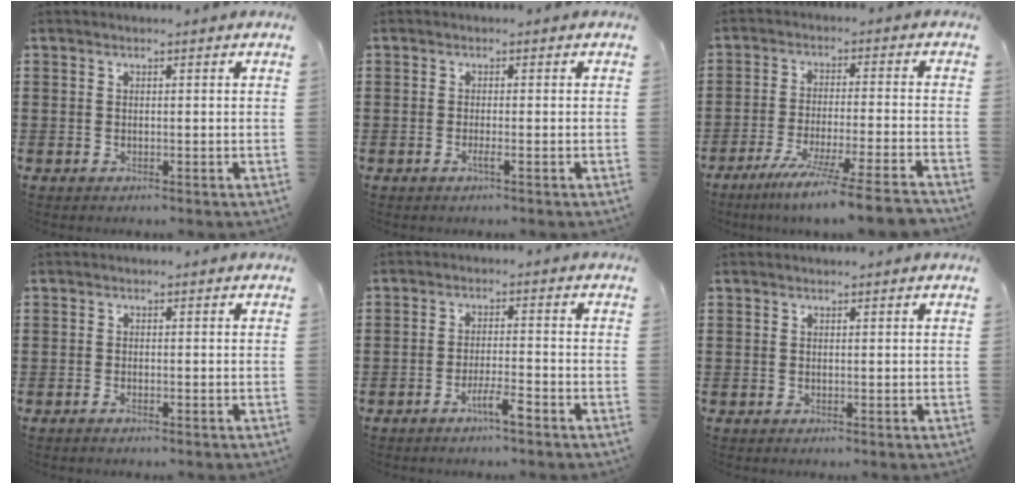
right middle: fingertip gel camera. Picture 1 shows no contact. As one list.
[{"total": 1.1, "force": [-0.6, 0.0, 1.0], "torque": [-0.017, -0.001, -0.011]}, {"total": 7.8, "force": [-6.6, -0.9, 4.1], "torque": [-0.072, -0.015, -0.127]}, {"total": 0.8, "force": [-0.6, 0.2, 0.5], "torque": [-0.012, -0.004, -0.010]}, {"total": 4.0, "force": [-2.8, 0.4, 2.8], "torque": [-0.059, 0.000, -0.055]}, {"total": 0.0}]